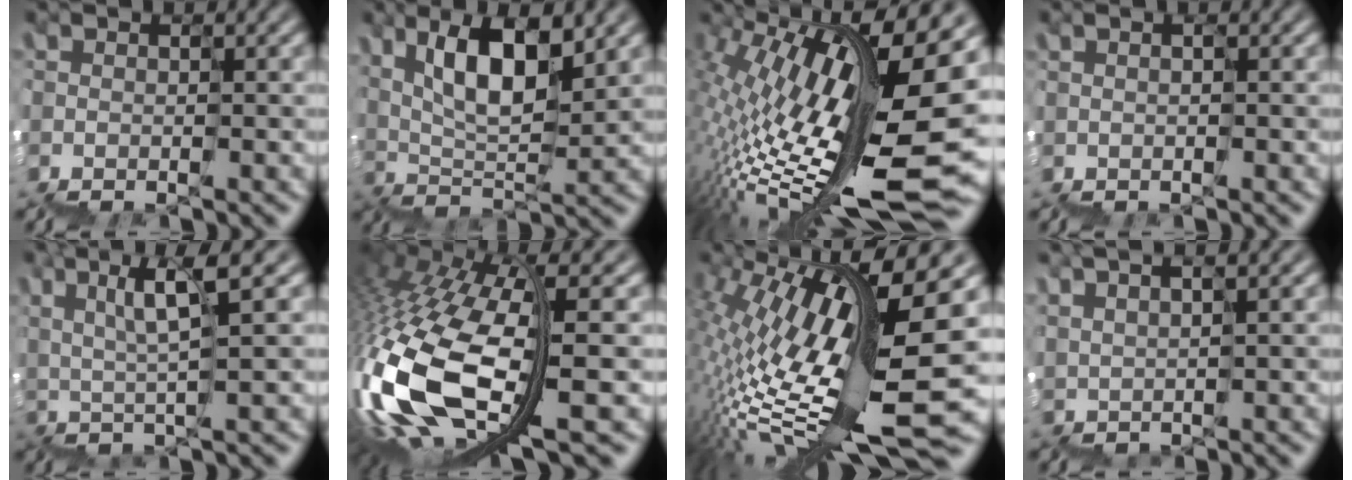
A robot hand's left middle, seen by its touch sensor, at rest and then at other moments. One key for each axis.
{"total": 5.7, "fx": 3.6, "fy": 1.4, "fz": 4.2, "tx": -0.059, "ty": 0.015, "tz": 0.075}
{"total": 15.6, "fx": 2.8, "fy": 4.5, "fz": 14.7, "tx": -0.258, "ty": 0.008, "tz": 0.051}
{"total": 0.6, "fx": 0.5, "fy": -0.1, "fz": 0.3, "tx": 0.000, "ty": -0.004, "tz": 0.010}
{"total": 3.7, "fx": 2.4, "fy": -0.2, "fz": 2.8, "tx": -0.044, "ty": 0.012, "tz": 0.050}
{"total": 12.6, "fx": -1.6, "fy": 5.9, "fz": 11.0, "tx": -0.258, "ty": -0.014, "tz": -0.010}
{"total": 14.3, "fx": 1.9, "fy": 3.3, "fz": 13.7, "tx": -0.258, "ty": 0.008, "tz": 0.044}
{"total": 3.7, "fx": 2.8, "fy": 1.0, "fz": 2.2, "tx": 0.017, "ty": 0.028, "tz": 0.046}